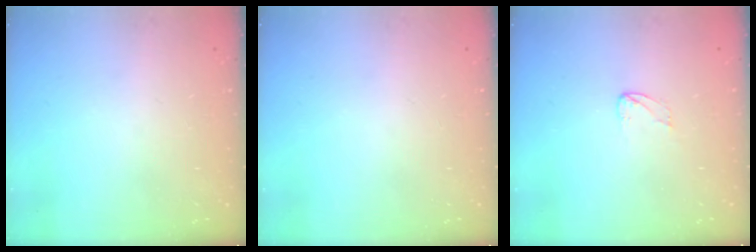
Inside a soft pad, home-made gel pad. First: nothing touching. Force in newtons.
{"total": 0.0}
{"total": 3.6, "press": 3.6, "slide": 0.2}